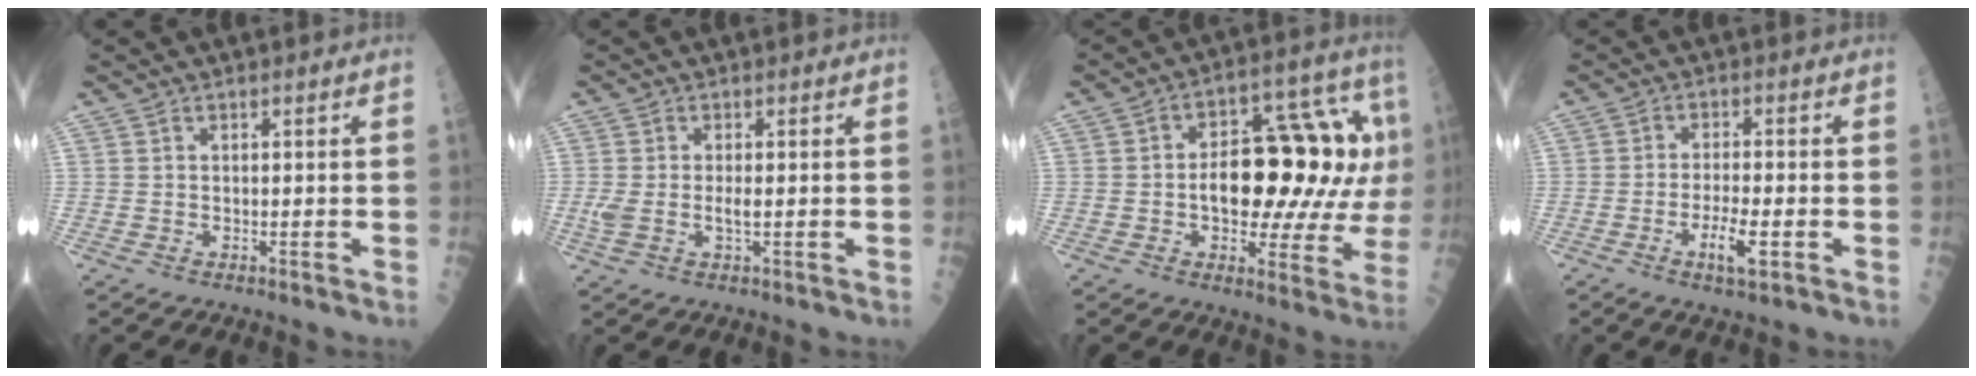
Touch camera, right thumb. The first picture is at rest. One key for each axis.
{"total": 3.7, "fx": -0.3, "fy": 1.3, "fz": 3.4, "tx": -0.086, "ty": 0.002, "tz": -0.005}
{"total": 21.2, "fx": 1.4, "fy": 10.6, "fz": 18.3, "tx": -0.215, "ty": 0.038, "tz": 0.020}
{"total": 5.4, "fx": -2.0, "fy": 0.9, "fz": 5.0, "tx": -0.100, "ty": 0.001, "tz": -0.035}